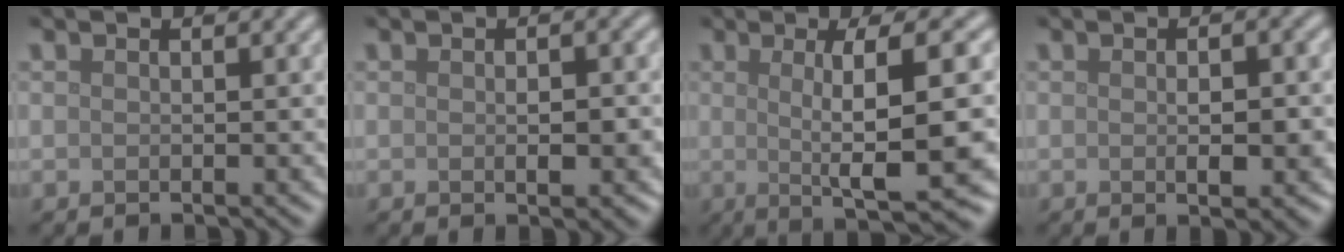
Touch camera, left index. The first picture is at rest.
{"total": 2.4, "force": [-0.3, 1.0, 2.2], "torque": [-0.032, -0.004, -0.001]}
{"total": 9.8, "force": [-0.1, 2.0, 9.6], "torque": [-0.123, 0.009, -0.001]}
{"total": 3.1, "force": [-0.2, 1.1, 2.9], "torque": [-0.043, -0.003, 0.000]}